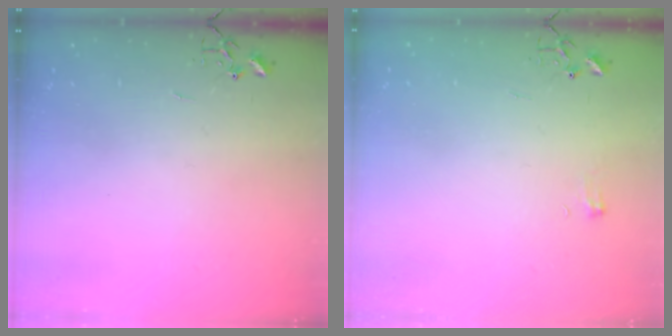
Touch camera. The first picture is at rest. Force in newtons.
{"total": 4.7, "press": 4.7, "slide": 0.5}